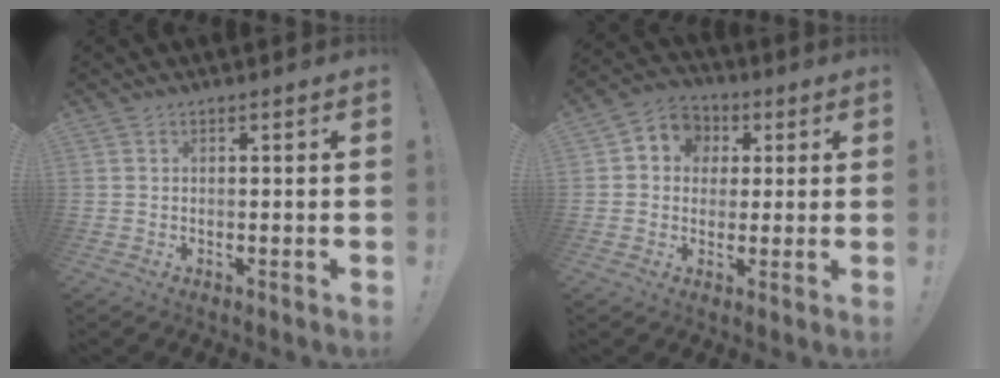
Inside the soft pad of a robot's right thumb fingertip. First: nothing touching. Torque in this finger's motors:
{"motor_torque": [1.13, 1.04, 0.80, 0.02, 0.04]}